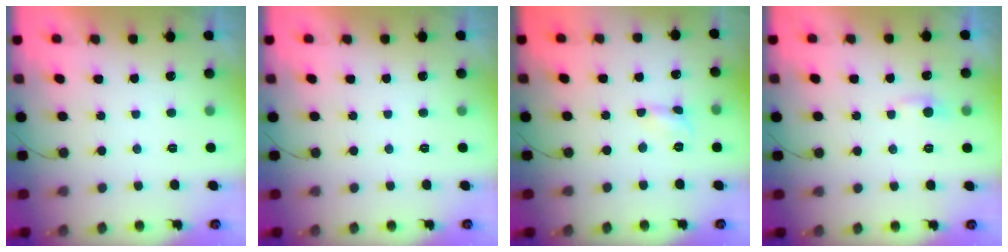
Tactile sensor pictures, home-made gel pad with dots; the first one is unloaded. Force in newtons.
{"total": 0.0}
{"total": 2.7, "press": 2.7, "slide": 0.2}
{"total": 3.7, "press": 3.7, "slide": 0.4}